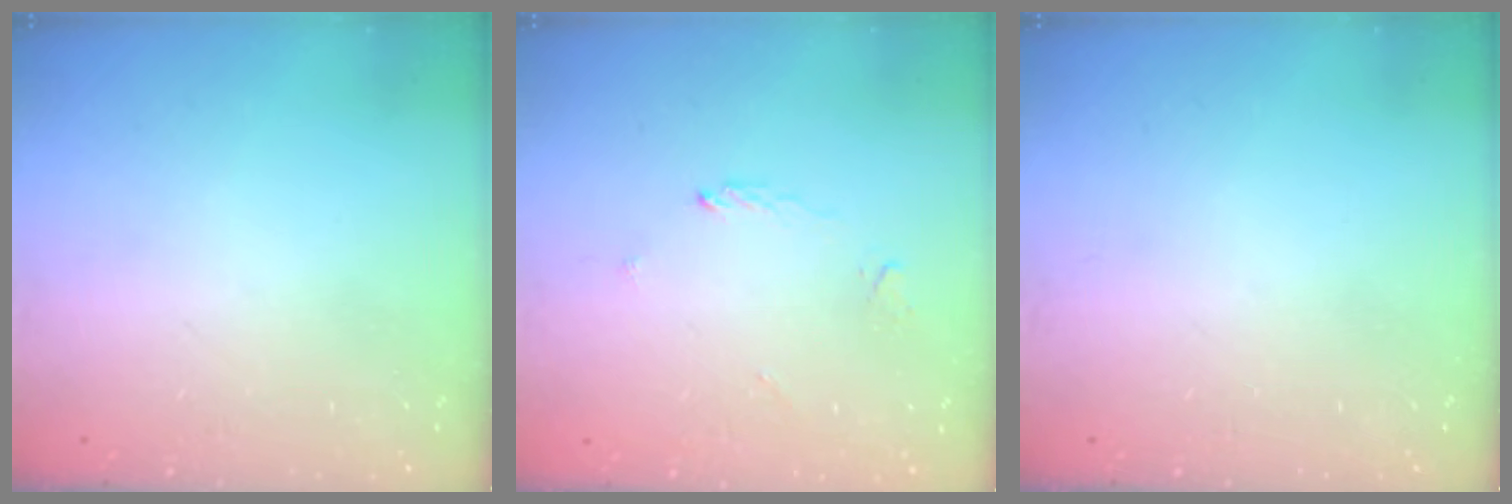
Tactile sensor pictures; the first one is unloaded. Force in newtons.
{"total": 2.0, "press": 2.0, "slide": 0.2}
{"total": 0.0}